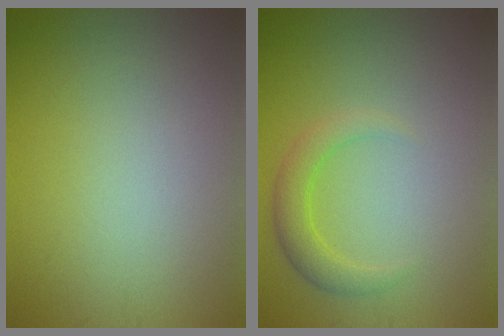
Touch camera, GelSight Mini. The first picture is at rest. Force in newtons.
{"total": 2.5, "press": 2.5, "slide": 0.1}